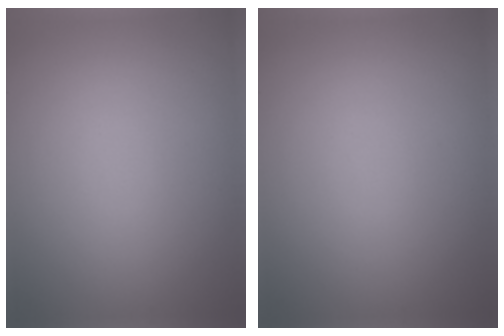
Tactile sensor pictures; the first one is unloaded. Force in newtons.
{"total": 0.0}